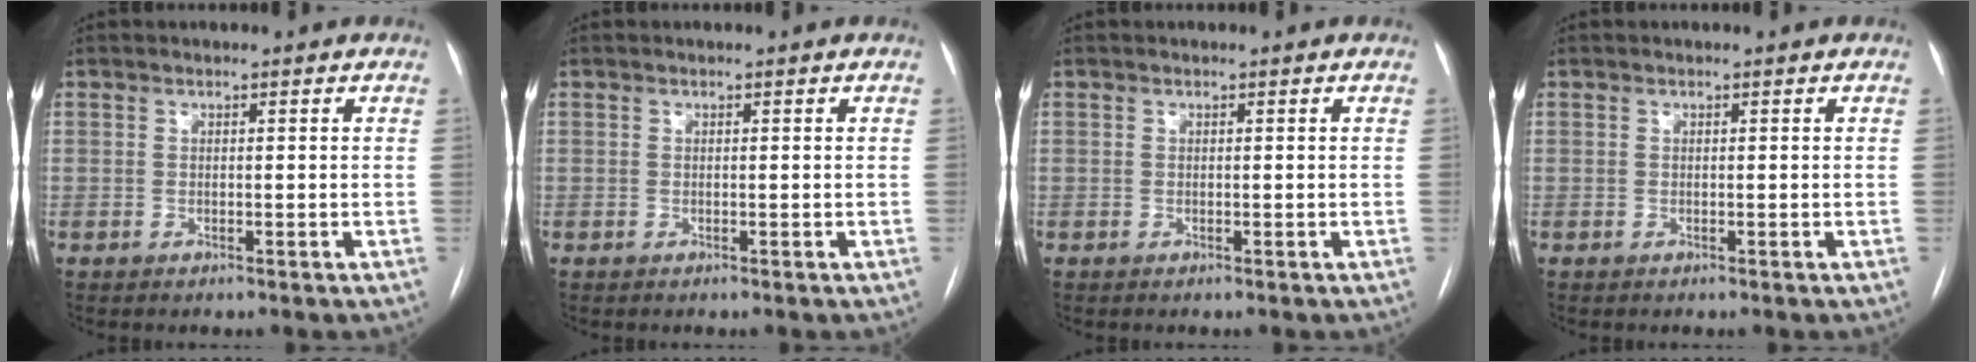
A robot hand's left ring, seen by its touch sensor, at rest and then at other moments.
{"total": 0.0}
{"total": 0.0}
{"total": 0.0}